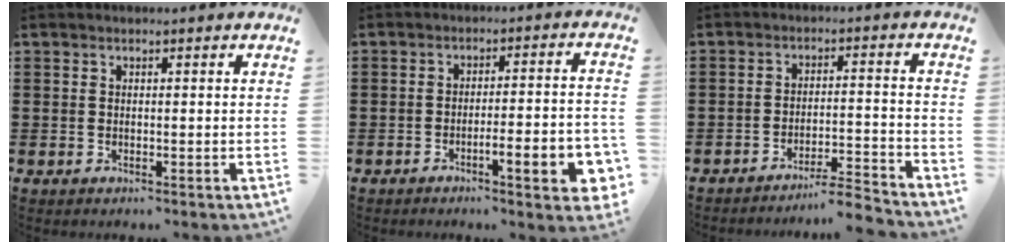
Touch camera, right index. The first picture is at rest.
{"total": 7.3, "force": [-3.3, 1.1, 6.4], "torque": [-0.101, -0.004, -0.054]}
{"total": 4.7, "force": [-4.5, -0.4, 1.3], "torque": [-0.024, -0.010, -0.092]}